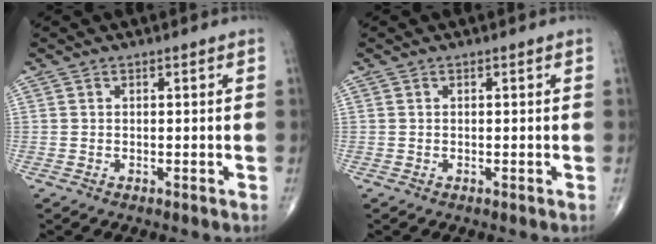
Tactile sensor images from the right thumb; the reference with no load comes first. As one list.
[{"total": 0.0}]